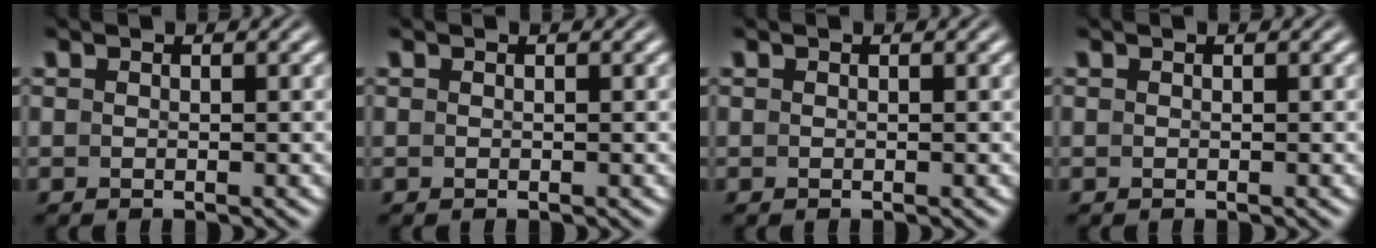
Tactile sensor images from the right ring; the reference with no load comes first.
{"total": 0.0}
{"total": 0.0}
{"total": 0.0}